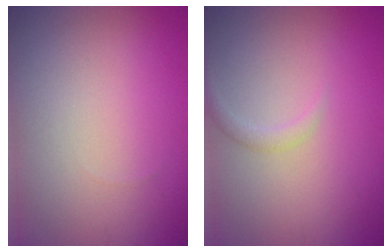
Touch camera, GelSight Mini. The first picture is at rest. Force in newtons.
{"total": 1.0, "press": 1.0, "slide": 0.1}